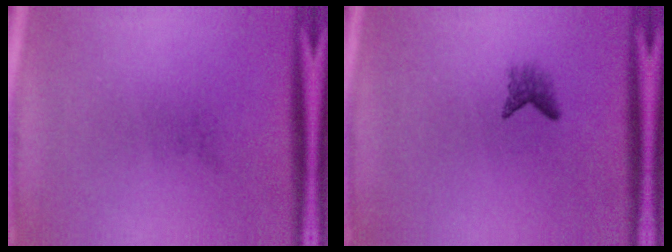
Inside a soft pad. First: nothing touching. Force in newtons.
{"total": 1.6}